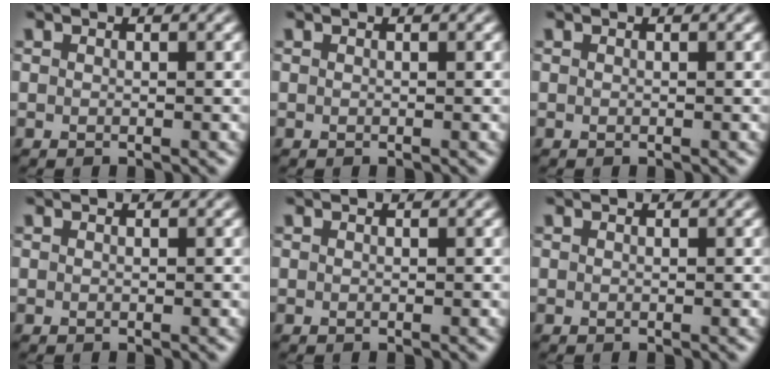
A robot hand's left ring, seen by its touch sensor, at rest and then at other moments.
{"total": 0.0}
{"total": 0.0}
{"total": 0.0}
{"total": 0.0}
{"total": 0.0}